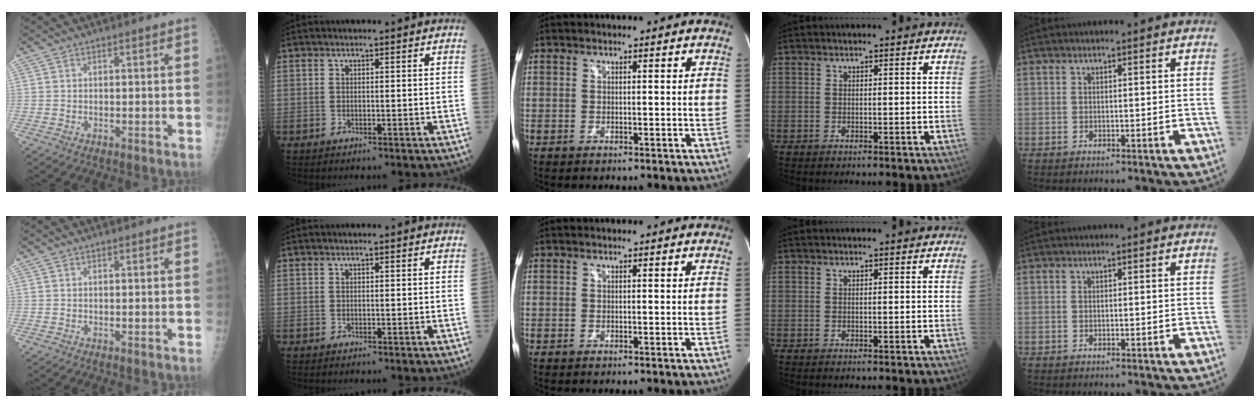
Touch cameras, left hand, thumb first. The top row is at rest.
{}